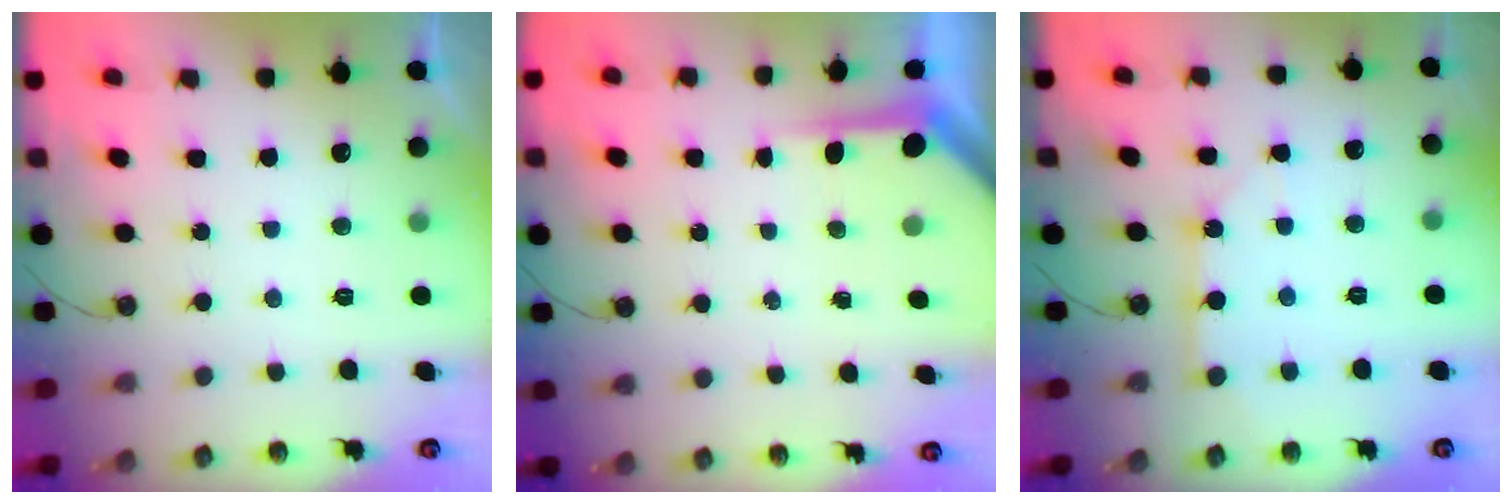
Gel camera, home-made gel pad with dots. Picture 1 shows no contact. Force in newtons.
{"total": 3.8, "press": 3.7, "slide": 0.4}
{"total": 4.8, "press": 4.8, "slide": 0.5}